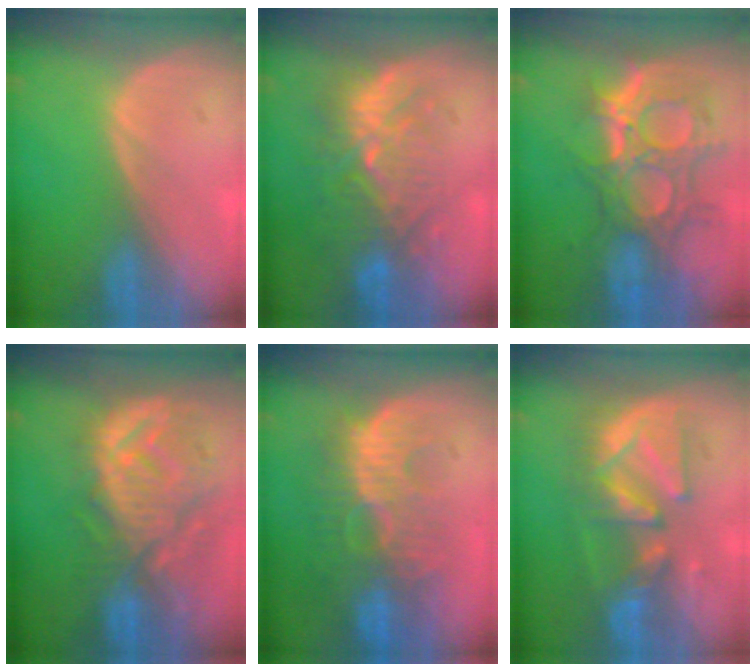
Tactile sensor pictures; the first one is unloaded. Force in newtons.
{"total": 10.0, "press": 9.3, "slide": 3.6}
{"total": 12.1, "press": 10.8, "slide": 5.5}
{"total": 12.6, "press": 11.2, "slide": 5.8}
{"total": 10.7, "press": 9.7, "slide": 4.6}
{"total": 9.2, "press": 9.2, "slide": 0.3}